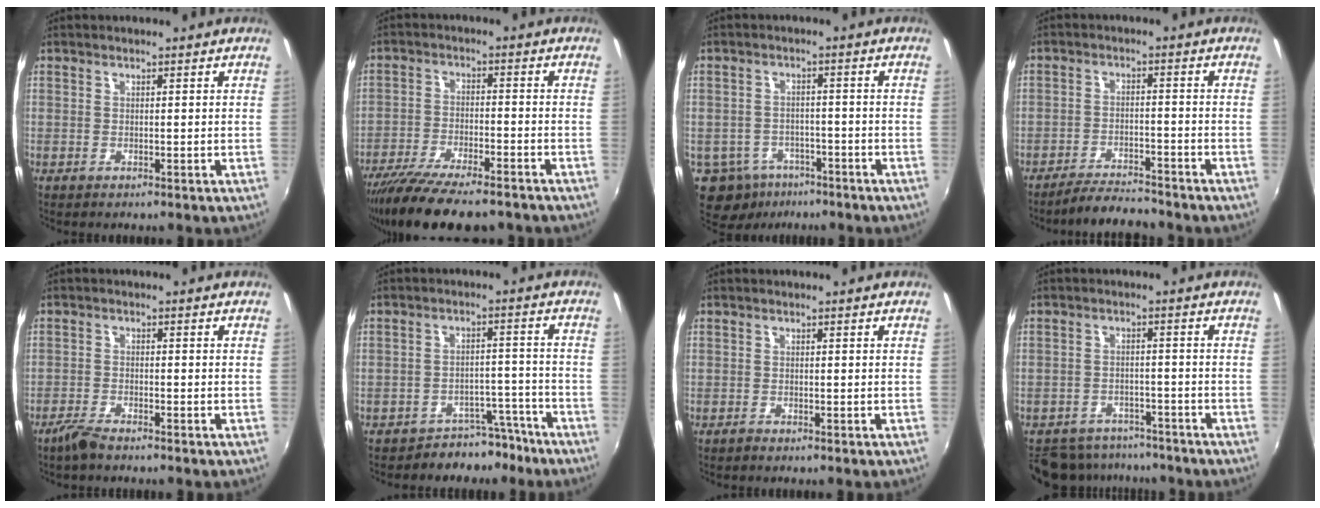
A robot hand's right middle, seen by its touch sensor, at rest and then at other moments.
{"total": 15.3, "force": [-12.5, 3.4, 8.1], "torque": [-0.165, -0.042, -0.205]}
{"total": 10.0, "force": [-5.9, 7.5, 3.1], "torque": [-0.096, 0.003, -0.078]}
{"total": 6.9, "force": [-6.5, 1.0, 1.9], "torque": [-0.056, 0.001, -0.104]}
{"total": 3.4, "force": [-2.9, 0.5, 1.7], "torque": [-0.053, -0.003, -0.059]}
{"total": 6.8, "force": [-5.6, 3.6, 1.0], "torque": [-0.009, 0.031, -0.074]}
{"total": 0.5, "force": [-0.5, 0.0, 0.1], "torque": [-0.001, -0.001, -0.012]}
{"total": 12.0, "force": [-10.2, 5.6, 2.9], "torque": [-0.082, 0.006, -0.144]}